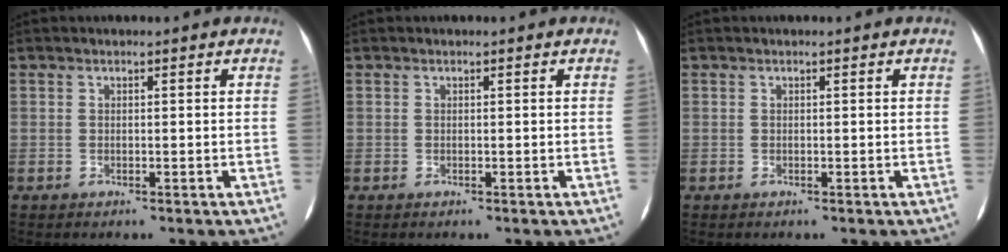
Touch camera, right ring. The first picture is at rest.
{"total": 0.0}
{"total": 0.0}